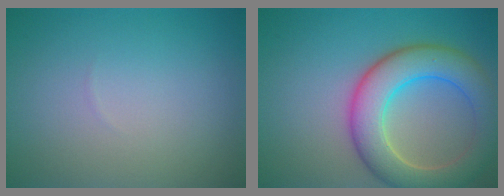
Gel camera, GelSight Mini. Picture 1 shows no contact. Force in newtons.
{"total": 7.7, "press": 7.7, "slide": 0.9}